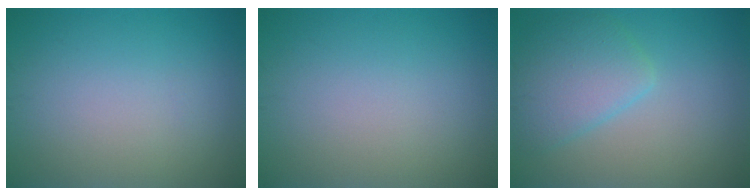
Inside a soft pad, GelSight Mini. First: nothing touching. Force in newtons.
{"total": 0.0}
{"total": 4.3, "press": 4.3, "slide": 0.2}